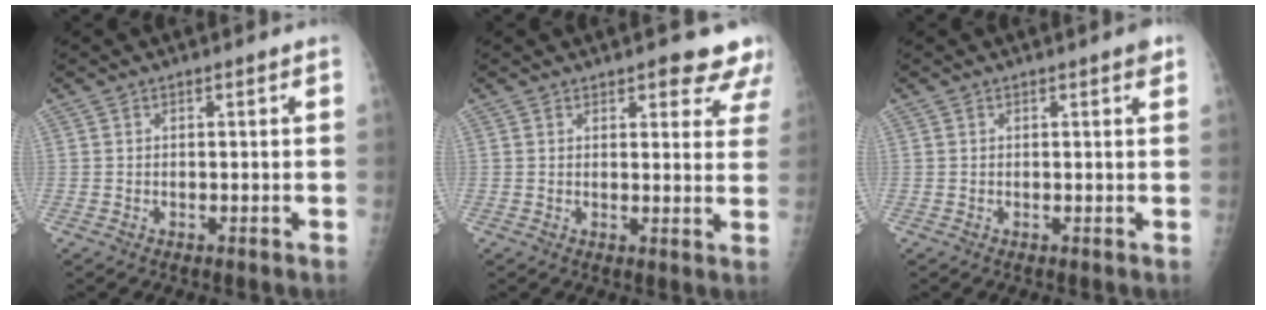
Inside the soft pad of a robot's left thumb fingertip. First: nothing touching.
{"total": 9.2, "force": [7.2, 3.4, 4.5], "torque": [-0.009, -0.033, 0.071]}
{"total": 1.7, "force": [1.1, 0.3, 1.3], "torque": [-0.016, -0.004, 0.012]}